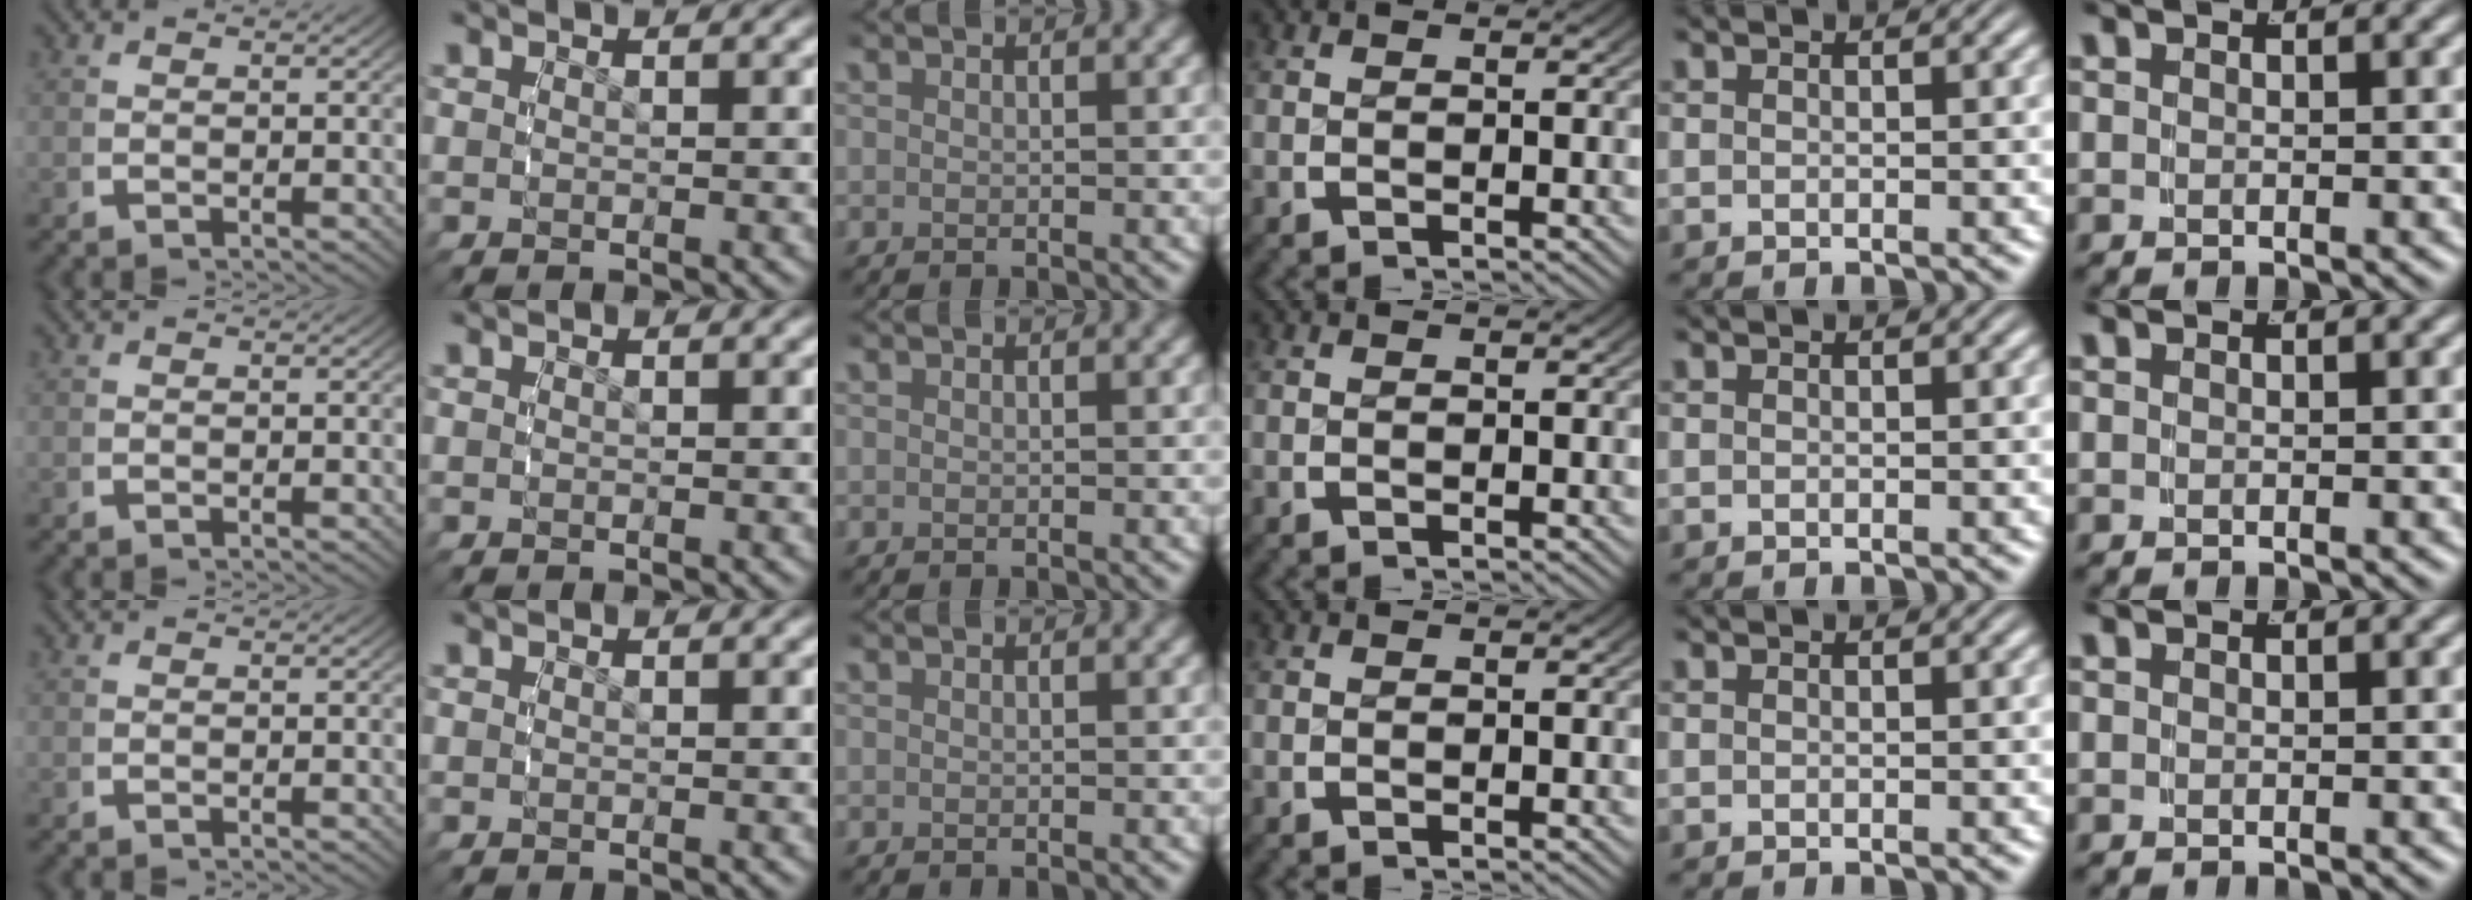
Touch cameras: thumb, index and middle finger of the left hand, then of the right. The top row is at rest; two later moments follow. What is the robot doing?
{"motion": "reach", "object": "shoes"}